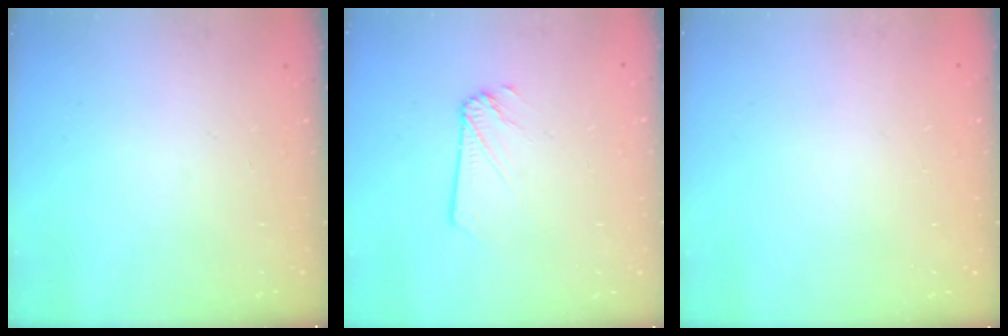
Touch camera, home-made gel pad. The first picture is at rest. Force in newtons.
{"total": 1.7, "press": 1.7, "slide": 0.2}
{"total": 0.0}